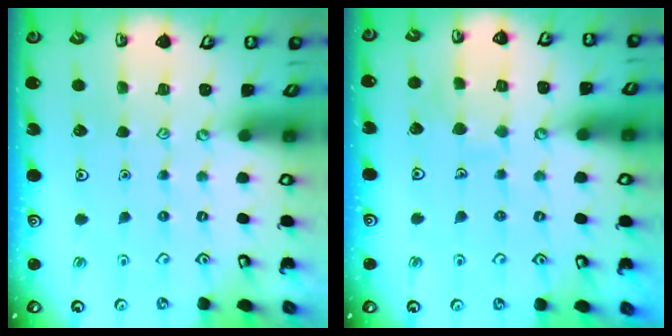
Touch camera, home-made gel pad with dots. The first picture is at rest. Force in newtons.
{"total": 5.4, "press": 5.4, "slide": 0.5}